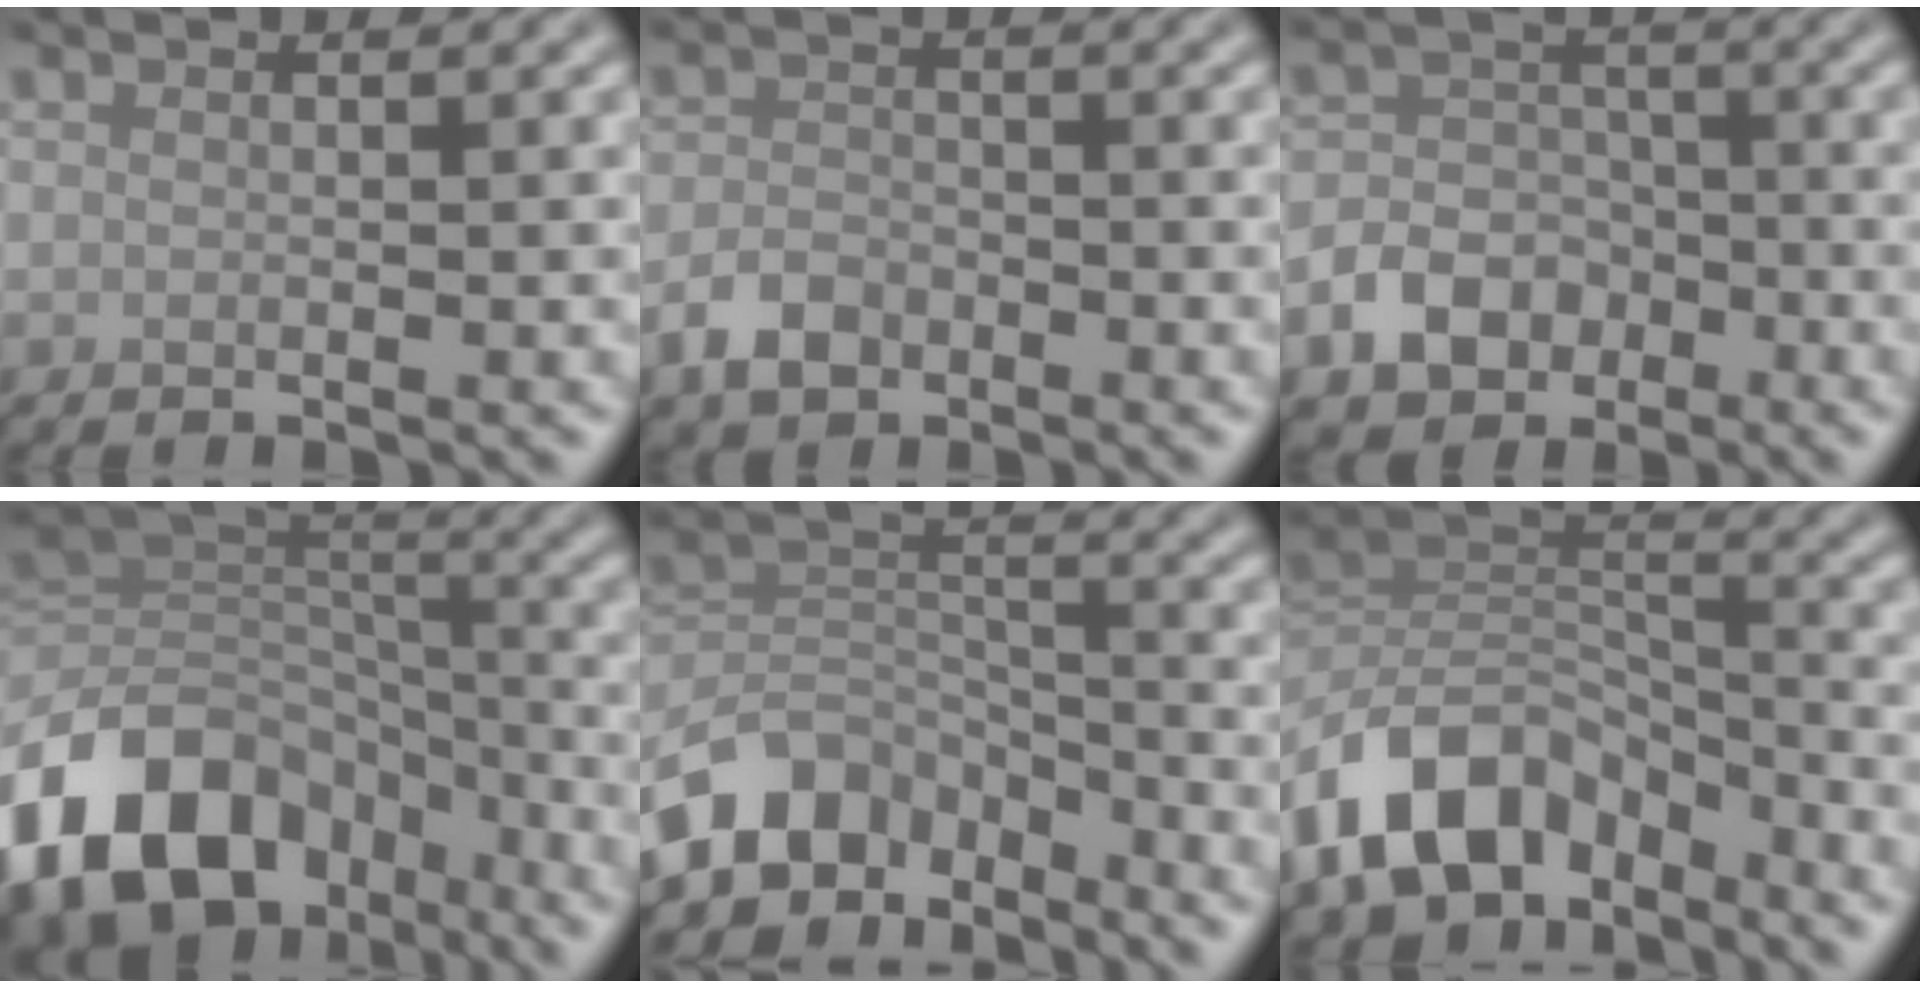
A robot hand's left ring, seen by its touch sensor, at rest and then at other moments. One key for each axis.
{"total": 2.9, "fx": -1.8, "fy": 1.8, "fz": 1.4, "tx": -0.025, "ty": 0.001, "tz": -0.043}
{"total": 4.8, "fx": -2.4, "fy": 3.6, "fz": 2.0, "tx": -0.035, "ty": -0.002, "tz": -0.050}
{"total": 14.0, "fx": -7.6, "fy": 9.4, "fz": 7.1, "tx": -0.153, "ty": 0.004, "tz": -0.137}
{"total": 7.5, "fx": -5.7, "fy": 4.2, "fz": 2.7, "tx": -0.029, "ty": -0.003, "tz": -0.119}
{"total": 10.7, "fx": -6.9, "fy": 6.2, "fz": 5.4, "tx": -0.093, "ty": 0.001, "tz": -0.139}